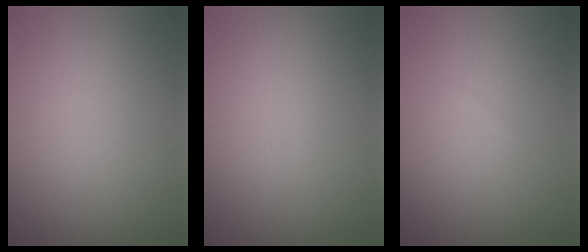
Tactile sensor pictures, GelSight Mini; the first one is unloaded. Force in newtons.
{"total": 0.0}
{"total": 0.0}